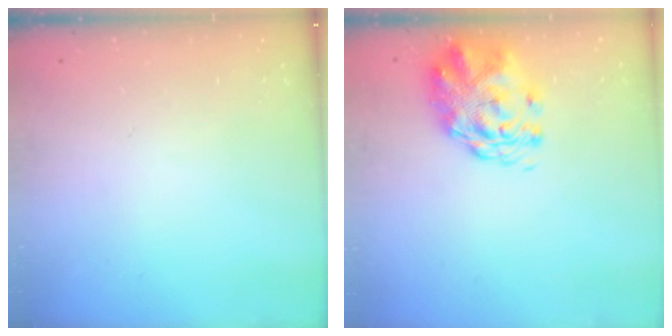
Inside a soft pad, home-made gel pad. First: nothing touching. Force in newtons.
{"total": 3.0, "press": 2.8, "slide": 1.1}